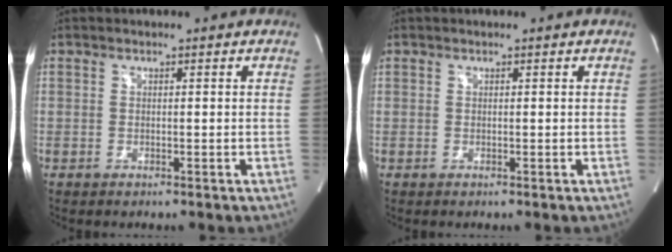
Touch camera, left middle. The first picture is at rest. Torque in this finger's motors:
{"motor_torque": [0.66, -0.79, 0.25, 0.13]}